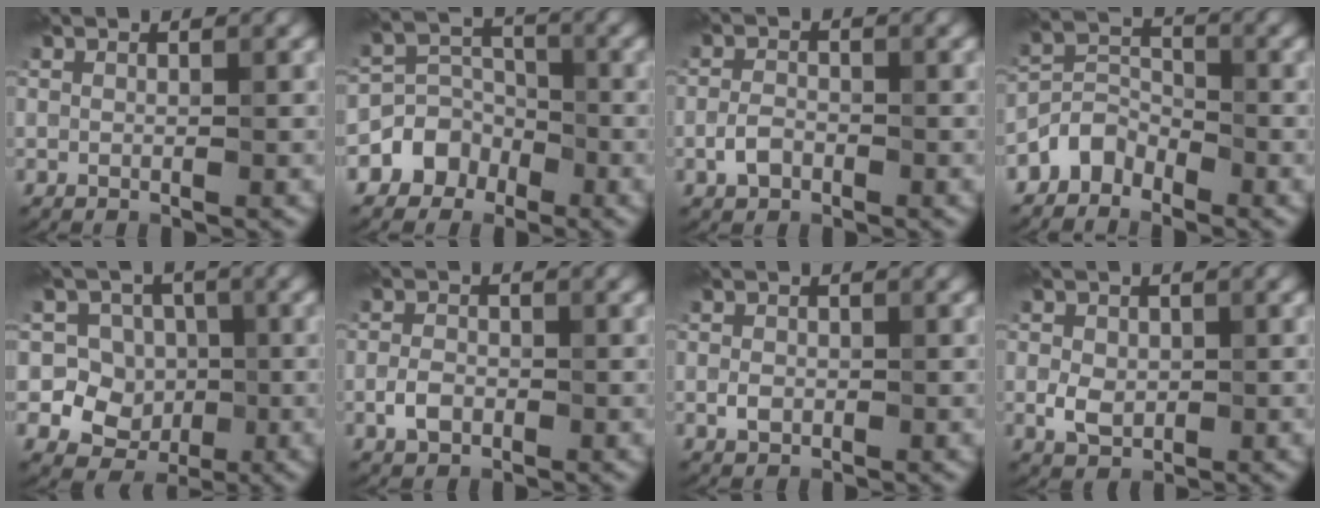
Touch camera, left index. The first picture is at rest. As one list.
[{"total": 4.5, "force": [-2.5, 3.6, 0.9], "torque": [0.018, 0.009, -0.060]}, {"total": 2.0, "force": [-0.9, 1.3, 1.1], "torque": [-0.022, 0.004, -0.024]}, {"total": 3.1, "force": [-2.4, 1.8, 0.7], "torque": [-0.009, 0.012, -0.056]}, {"total": 8.5, "force": [0.0, 8.1, 2.5], "torque": [-0.045, 0.032, -0.023]}, {"total": 2.2, "force": [-0.8, 1.5, 1.3], "torque": [-0.025, 0.002, -0.021]}, {"total": 1.4, "force": [-0.3, 1.1, 0.8], "torque": [-0.014, -0.001, -0.009]}, {"total": 2.6, "force": [-0.2, 2.1, 1.5], "torque": [-0.030, -0.004, -0.007]}]